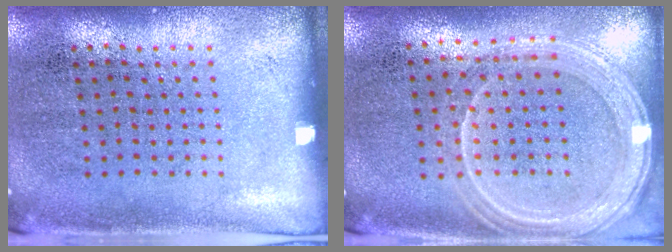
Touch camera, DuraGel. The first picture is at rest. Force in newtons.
{"total": 1.3, "press": 1.3, "slide": 0.1}